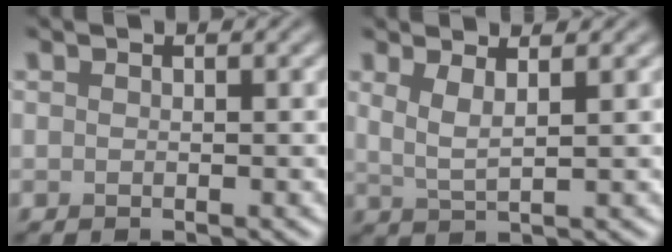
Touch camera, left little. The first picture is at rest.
{"total": 2.5, "force": [1.1, 0.6, 2.1], "torque": [-0.040, -0.005, 0.023]}